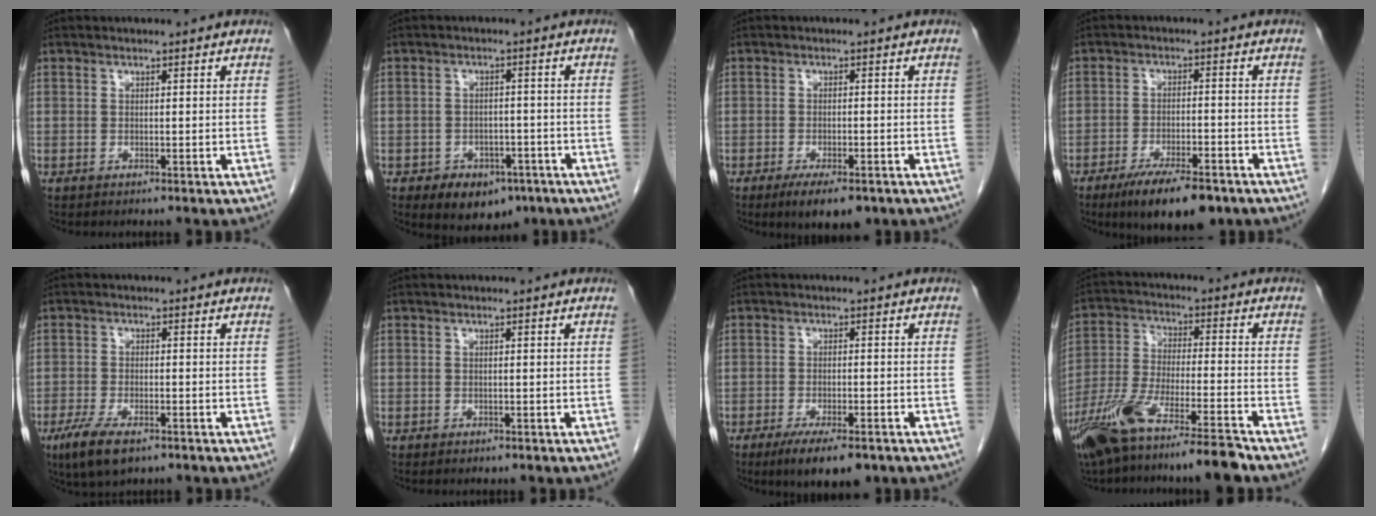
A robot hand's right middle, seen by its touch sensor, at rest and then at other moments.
{"total": 3.8, "force": [-2.0, 2.9, 1.5], "torque": [-0.014, 0.006, -0.016]}
{"total": 6.8, "force": [-4.6, 2.1, 4.6], "torque": [-0.068, -0.011, -0.066]}
{"total": 10.5, "force": [-7.4, 2.7, 7.0], "torque": [-0.111, -0.015, -0.117]}
{"total": 6.6, "force": [-4.2, 2.2, 4.7], "torque": [-0.094, -0.015, -0.070]}
{"total": 0.0}
{"total": 8.7, "force": [-6.0, 1.9, 5.9], "torque": [-0.091, -0.016, -0.090]}
{"total": 14.3, "force": [-11.1, 0.4, 9.0], "torque": [-0.178, -0.024, -0.196]}